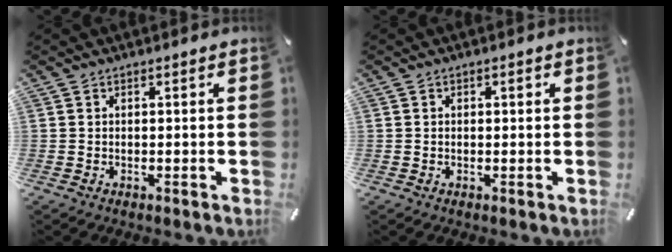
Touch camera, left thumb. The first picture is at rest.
{"total": 0.9, "force": [0.1, 0.5, 0.7], "torque": [-0.015, 0.003, 0.001]}